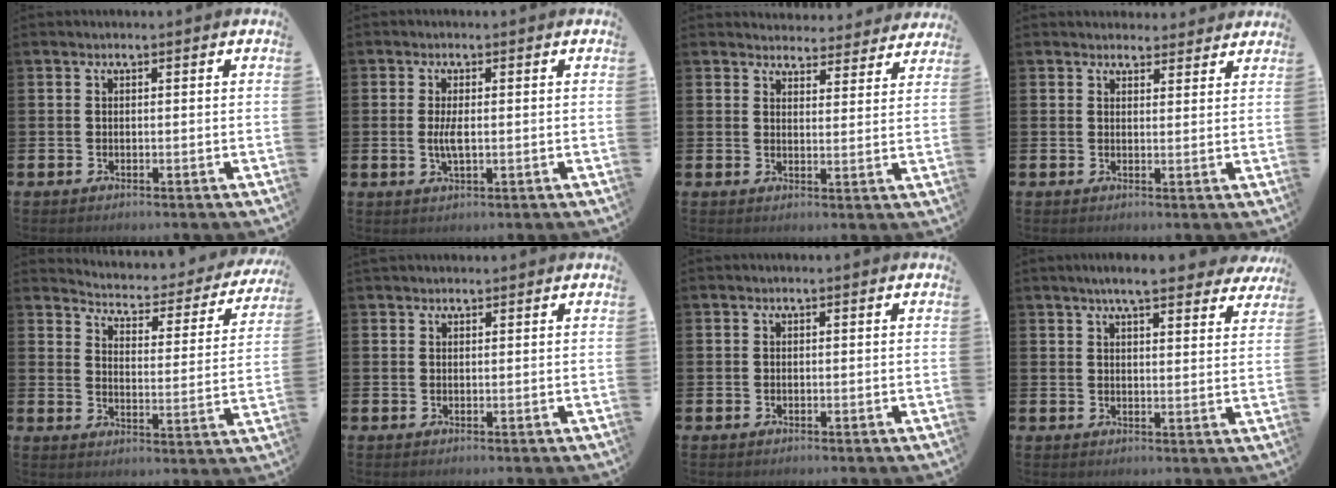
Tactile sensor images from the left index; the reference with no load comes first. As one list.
[{"total": 2.7, "force": [0.1, 0.8, 2.5], "torque": [-0.044, -0.001, -0.001]}, {"total": 4.2, "force": [4.0, 1.2, -0.1], "torque": [-0.002, -0.030, 0.071]}, {"total": 3.1, "force": [2.9, 1.0, -0.2], "torque": [0.009, -0.013, 0.052]}, {"total": 4.0, "force": [3.7, 1.3, 0.7], "torque": [-0.034, -0.038, 0.054]}, {"total": 1.1, "force": [1.0, 0.3, 0.1], "torque": [0.008, 0.000, 0.016]}, {"total": 0.0}, {"total": 6.2, "force": [5.6, 0.8, 2.7], "torque": [-0.048, -0.020, 0.096]}]